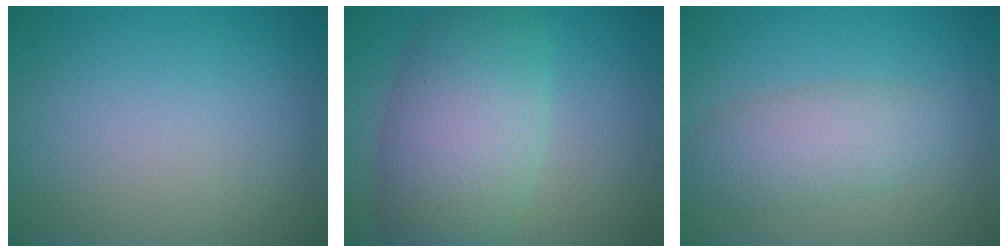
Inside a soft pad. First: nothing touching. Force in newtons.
{"total": 8.1, "press": 8.1, "slide": 0.5}
{"total": 3.5, "press": 3.5, "slide": 0.0}